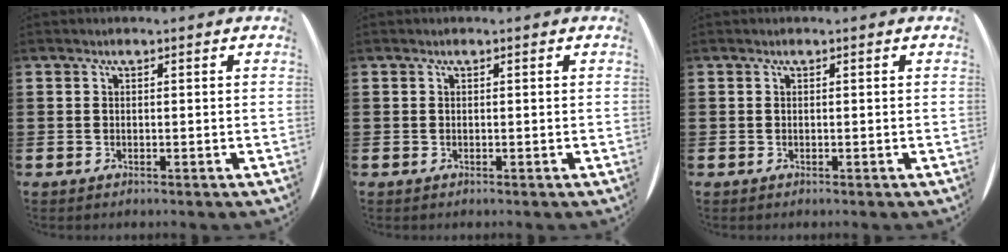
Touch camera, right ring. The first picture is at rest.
{"total": 0.0}
{"total": 0.0}